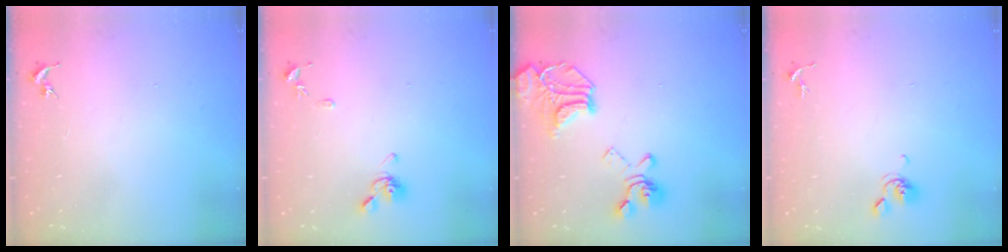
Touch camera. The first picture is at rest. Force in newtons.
{"total": 9.4, "press": 9.4, "slide": 1.0}
{"total": 19.9, "press": 19.8, "slide": 2.0}
{"total": 6.2, "press": 6.0, "slide": 1.5}